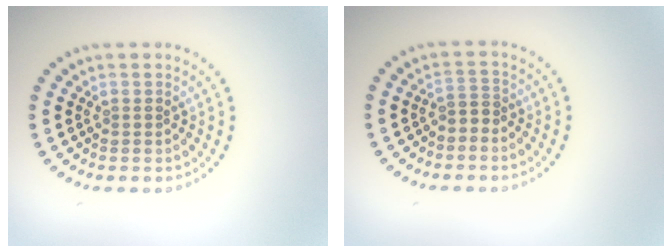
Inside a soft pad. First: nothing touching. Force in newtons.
{"total": 1.3, "press": 1.0, "slide": 0.7}